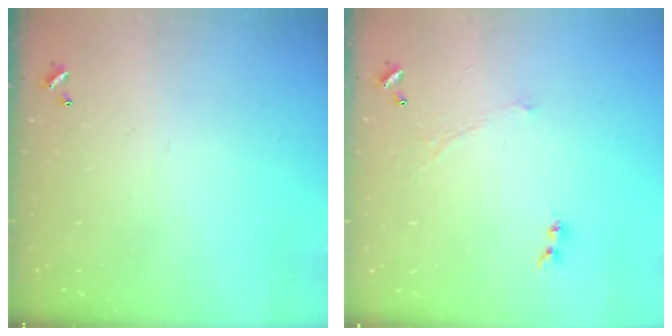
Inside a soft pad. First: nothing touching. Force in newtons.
{"total": 1.2, "press": 0.7, "slide": 1.0}